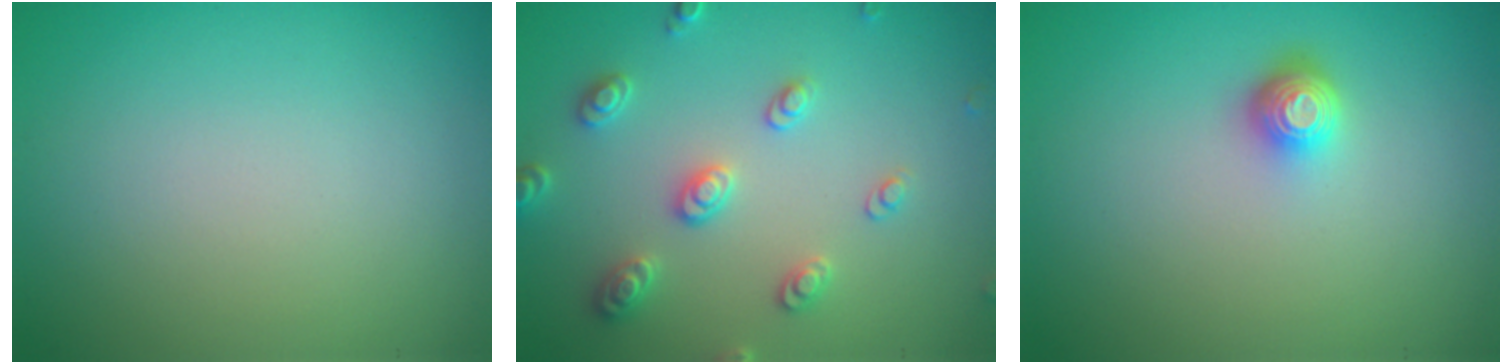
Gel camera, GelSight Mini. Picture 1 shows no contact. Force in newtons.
{"total": 3.0, "press": 2.9, "slide": 0.6}
{"total": 1.7, "press": 1.3, "slide": 1.2}